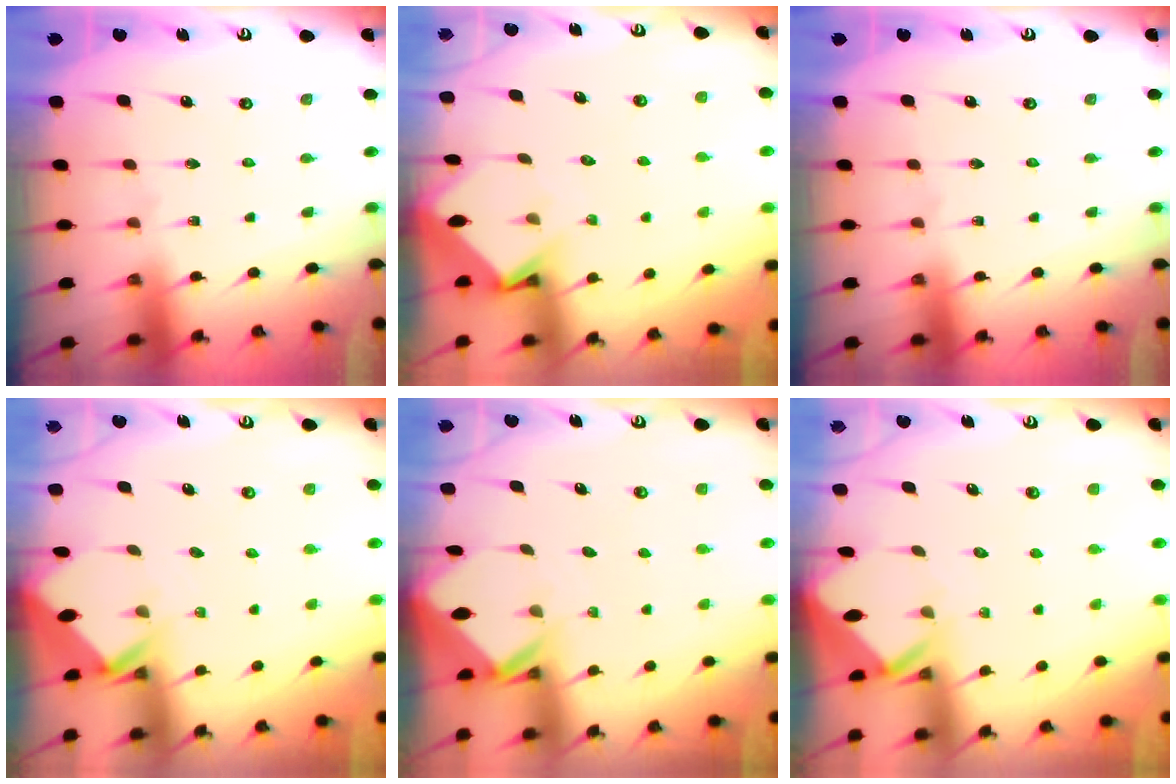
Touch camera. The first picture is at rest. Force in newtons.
{"total": 3.6, "press": 3.6, "slide": 0.2}
{"total": 0.0}
{"total": 2.5, "press": 2.5, "slide": 0.2}
{"total": 2.4, "press": 2.4, "slide": 0.1}
{"total": 2.8, "press": 2.8, "slide": 0.2}